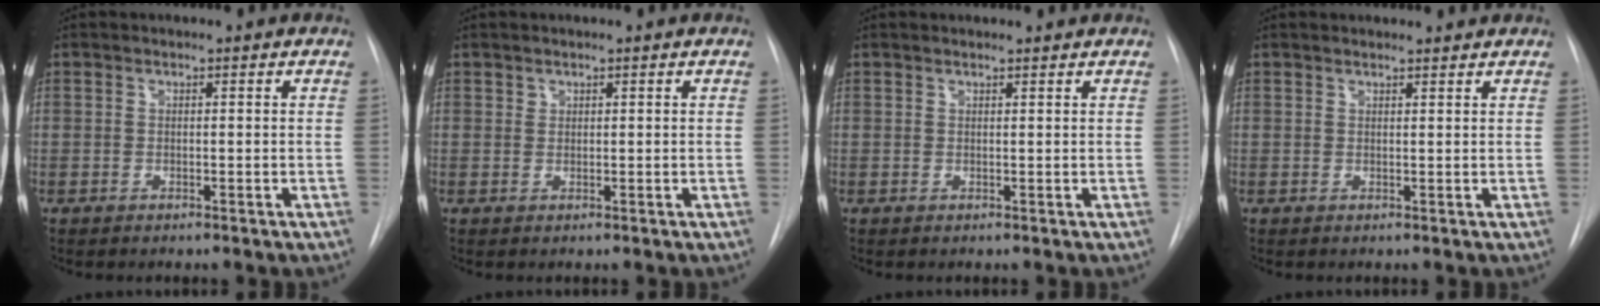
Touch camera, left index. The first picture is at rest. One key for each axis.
{"total": 0.6, "fx": 0.5, "fy": 0.3, "fz": 0.0, "tx": 0.005, "ty": -0.002, "tz": 0.006}
{"total": 2.2, "fx": 2.2, "fy": 0.3, "fz": 0.3, "tx": -0.011, "ty": 0.015, "tz": 0.027}
{"total": 3.4, "fx": 3.3, "fy": 0.6, "fz": 0.5, "tx": -0.011, "ty": 0.014, "tz": 0.039}